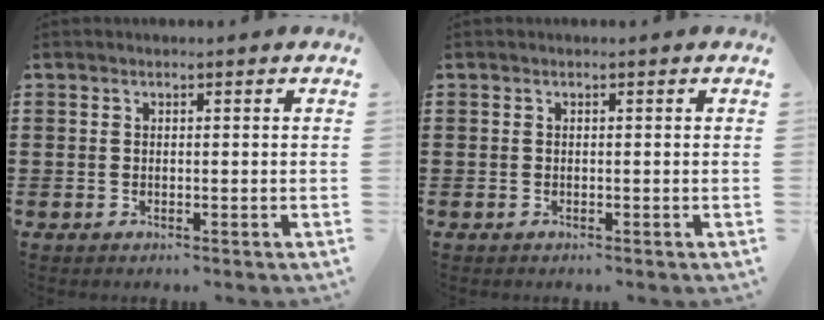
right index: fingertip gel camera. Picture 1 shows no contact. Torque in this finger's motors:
{"motor_torque": [-0.01, 0.00, 0.00, 0.00]}